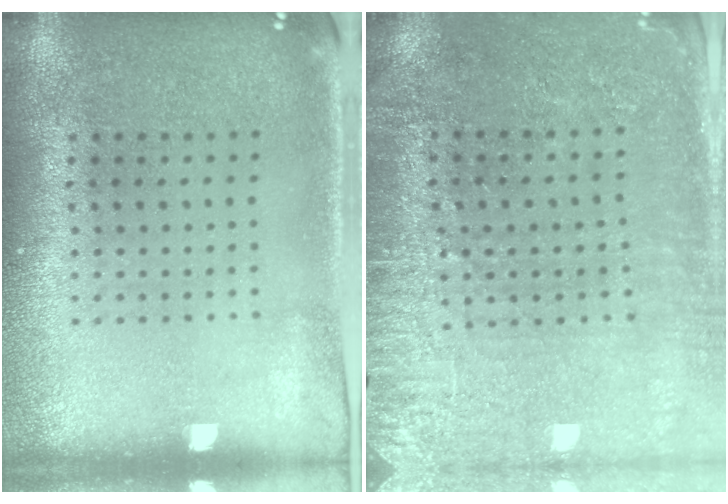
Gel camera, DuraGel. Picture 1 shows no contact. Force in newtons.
{"total": 2.9, "press": 2.8, "slide": 0.9}